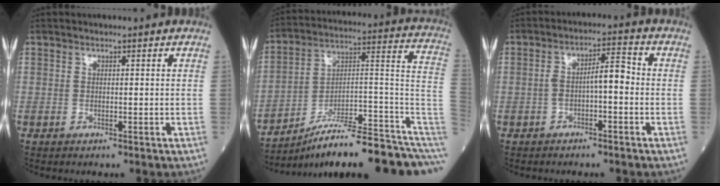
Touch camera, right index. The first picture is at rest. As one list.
[{"total": 22.6, "force": [-17.2, 3.5, 14.2], "torque": [-0.124, 0.049, -0.254]}, {"total": 4.8, "force": [-0.9, 1.2, 4.6], "torque": [-0.078, 0.024, -0.014]}]